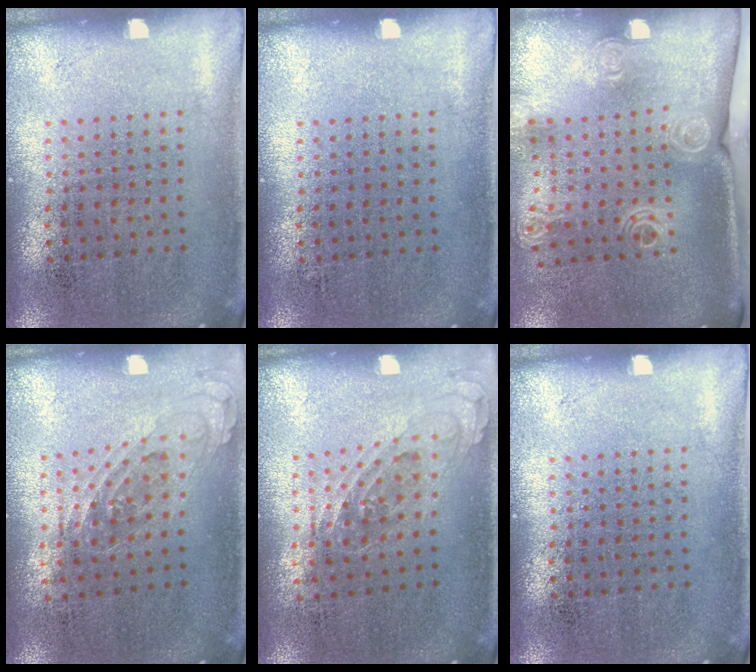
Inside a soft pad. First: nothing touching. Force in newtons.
{"total": 0.0}
{"total": 2.1, "press": 1.6, "slide": 1.3}
{"total": 0.8, "press": 0.7, "slide": 0.3}
{"total": 0.8, "press": 0.7, "slide": 0.3}
{"total": 0.0}